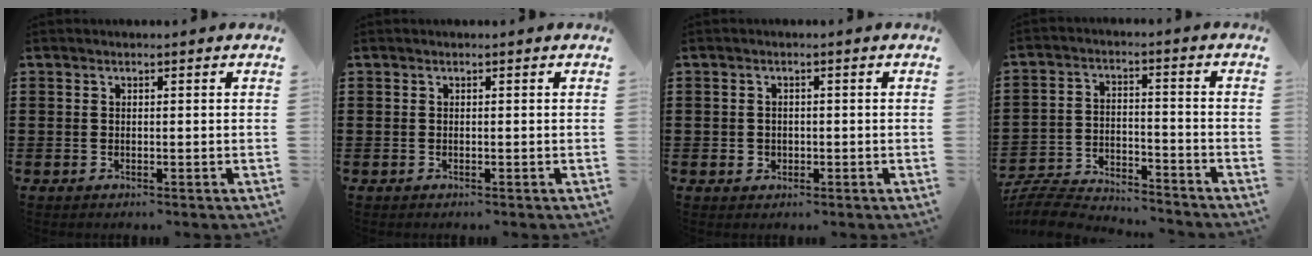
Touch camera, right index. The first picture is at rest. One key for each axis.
{"total": 0.0}
{"total": 1.3, "fx": -0.3, "fy": 1.2, "fz": 0.4, "tx": -0.014, "ty": 0.001, "tz": -0.006}
{"total": 6.7, "fx": -6.5, "fy": 0.7, "fz": 1.1, "tx": -0.040, "ty": 0.003, "tz": -0.134}